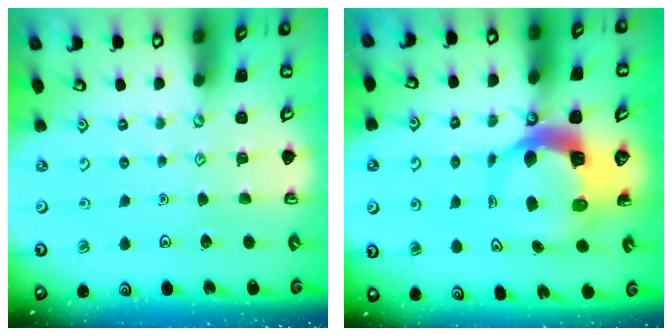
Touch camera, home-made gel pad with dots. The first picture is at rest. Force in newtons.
{"total": 8.9, "press": 8.9, "slide": 1.2}